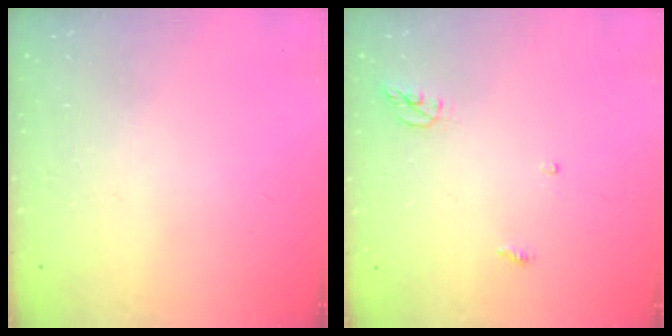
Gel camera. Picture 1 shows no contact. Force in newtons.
{"total": 3.9, "press": 3.8, "slide": 0.3}